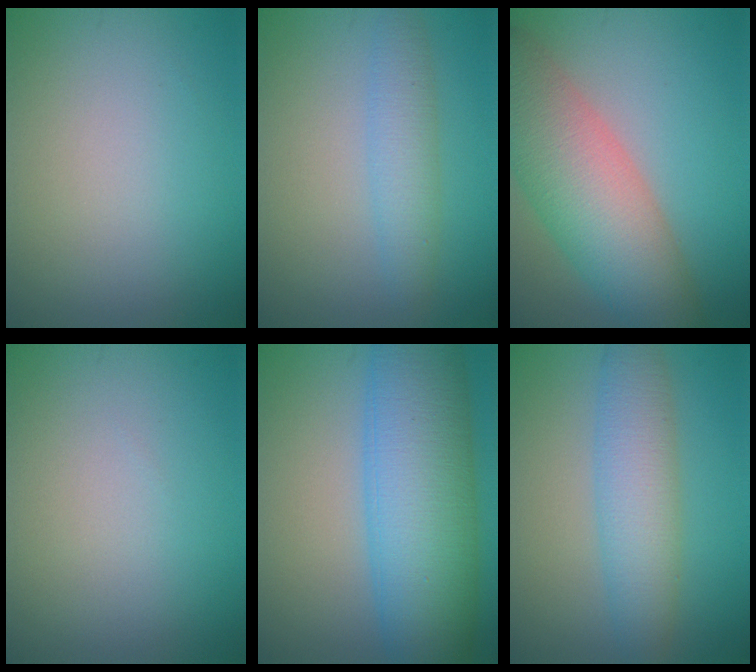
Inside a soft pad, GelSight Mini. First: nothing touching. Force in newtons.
{"total": 2.9, "press": 2.9, "slide": 0.1}
{"total": 9.3, "press": 9.3, "slide": 0.5}
{"total": 0.0}
{"total": 12.4, "press": 12.4, "slide": 0.2}
{"total": 5.1, "press": 5.1, "slide": 0.2}